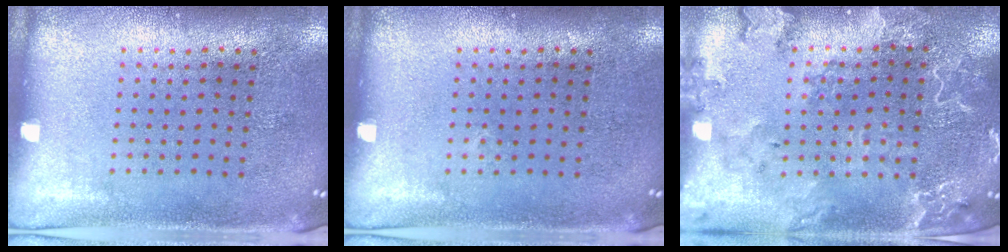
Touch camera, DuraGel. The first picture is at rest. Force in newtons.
{"total": 0.0}
{"total": 2.5, "press": 2.4, "slide": 0.8}